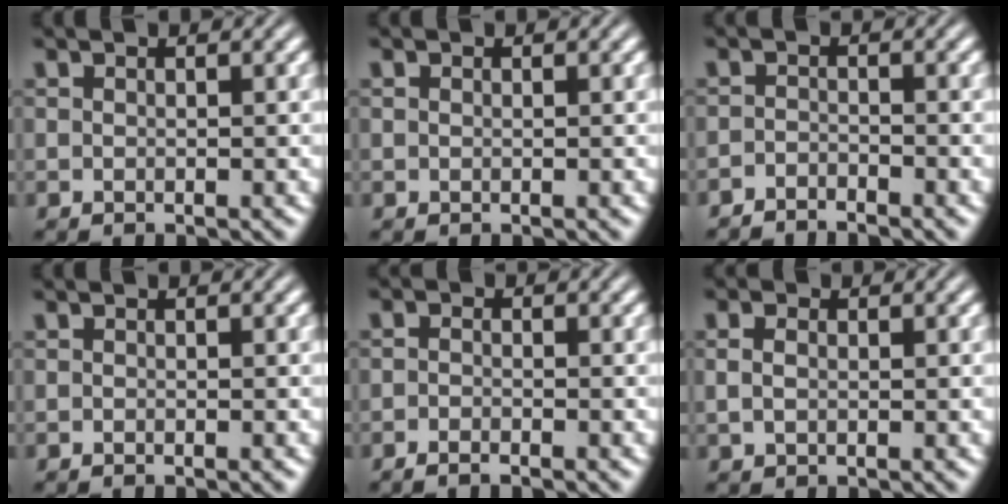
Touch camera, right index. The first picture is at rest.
{"total": 0.0}
{"total": 2.5, "force": [-2.3, -0.6, -0.5], "torque": [0.019, -0.010, -0.040]}
{"total": 0.6, "force": [-0.4, -0.5, 0.1], "torque": [0.004, -0.001, -0.007]}
{"total": 1.4, "force": [-1.3, -0.4, 0.2], "torque": [0.001, -0.006, -0.023]}
{"total": 0.7, "force": [0.2, -0.2, 0.7], "torque": [-0.012, -0.004, 0.010]}